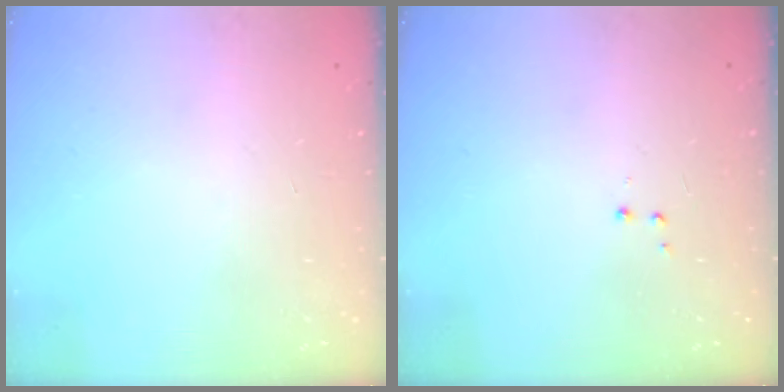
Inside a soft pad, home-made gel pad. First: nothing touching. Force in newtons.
{"total": 2.9, "press": 2.8, "slide": 0.7}